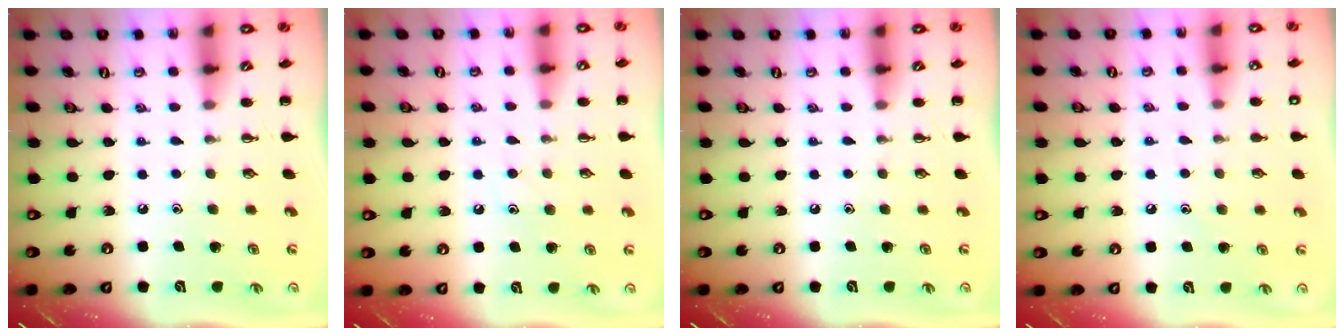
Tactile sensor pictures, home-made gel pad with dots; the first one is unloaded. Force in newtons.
{"total": 6.0, "press": 5.9, "slide": 1.2}
{"total": 0.0}
{"total": 6.1, "press": 5.9, "slide": 1.6}